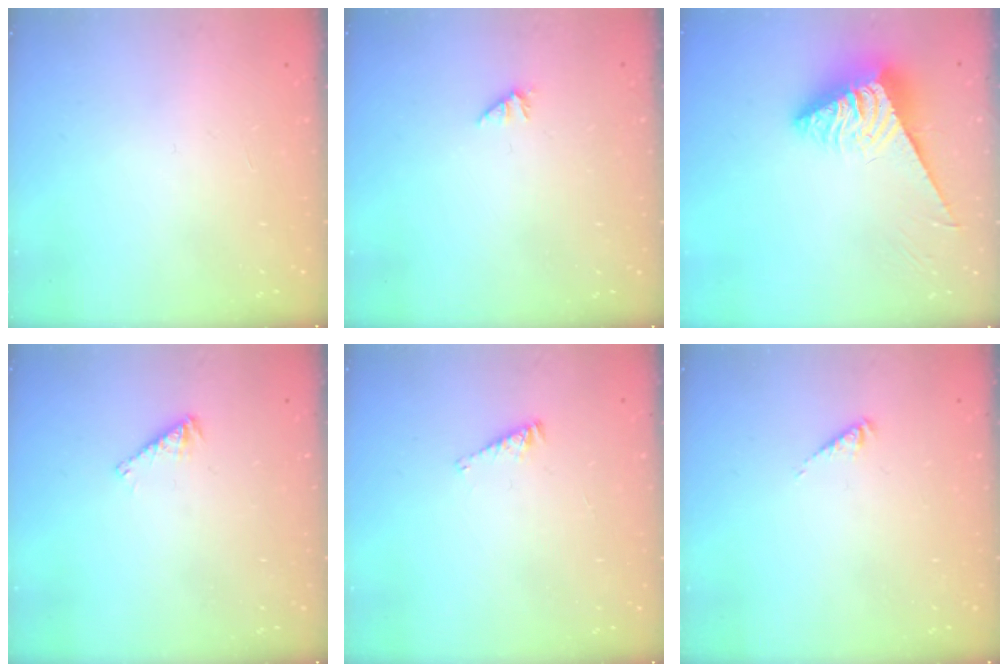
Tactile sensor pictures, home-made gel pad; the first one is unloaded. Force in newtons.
{"total": 0.0}
{"total": 7.6, "press": 7.6, "slide": 0.3}
{"total": 2.5, "press": 2.5, "slide": 0.5}
{"total": 2.5, "press": 2.4, "slide": 0.4}
{"total": 2.0, "press": 2.0, "slide": 0.5}